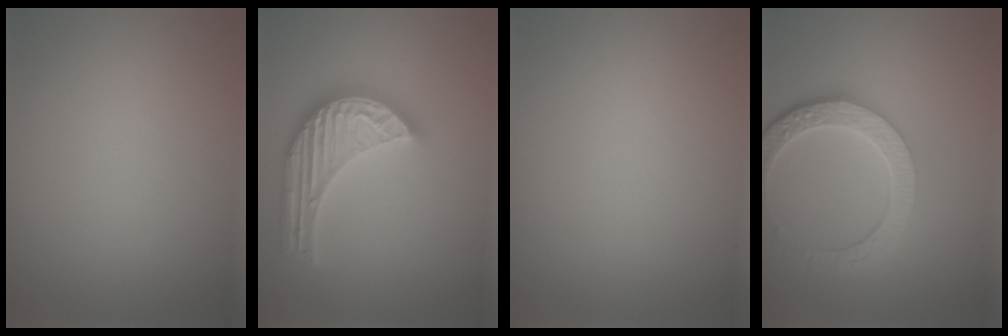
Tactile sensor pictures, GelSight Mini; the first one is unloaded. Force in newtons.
{"total": 5.6, "press": 5.6, "slide": 0.7}
{"total": 0.0}
{"total": 5.7, "press": 4.2, "slide": 3.8}